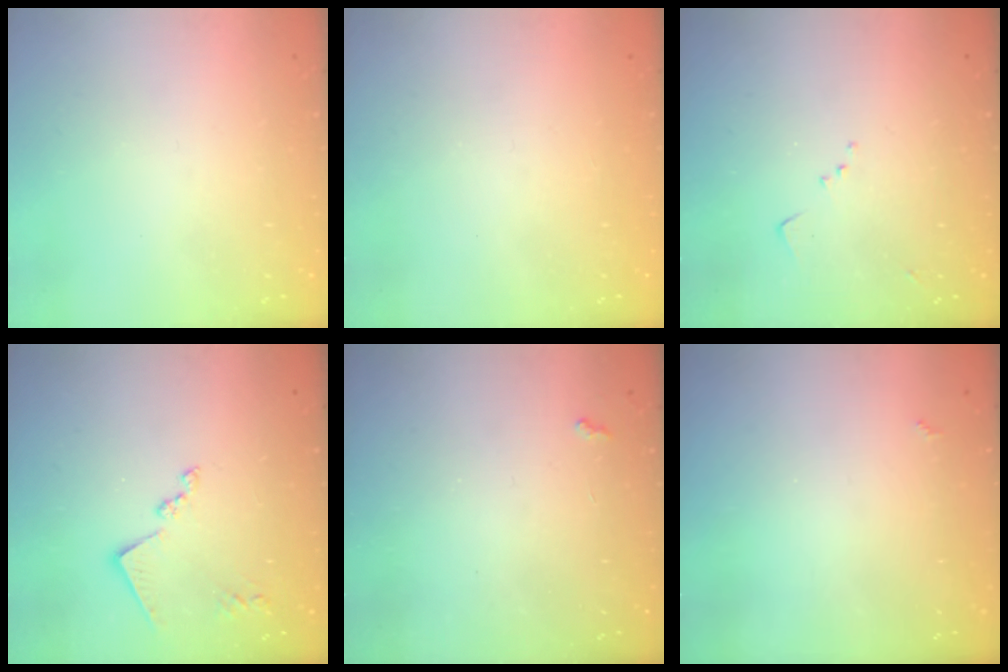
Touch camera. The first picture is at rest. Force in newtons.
{"total": 1.1, "press": 1.1, "slide": 0.1}
{"total": 6.8, "press": 6.7, "slide": 0.8}
{"total": 10.3, "press": 10.3, "slide": 0.5}
{"total": 2.8, "press": 2.8, "slide": 0.4}
{"total": 2.1, "press": 2.1, "slide": 0.4}